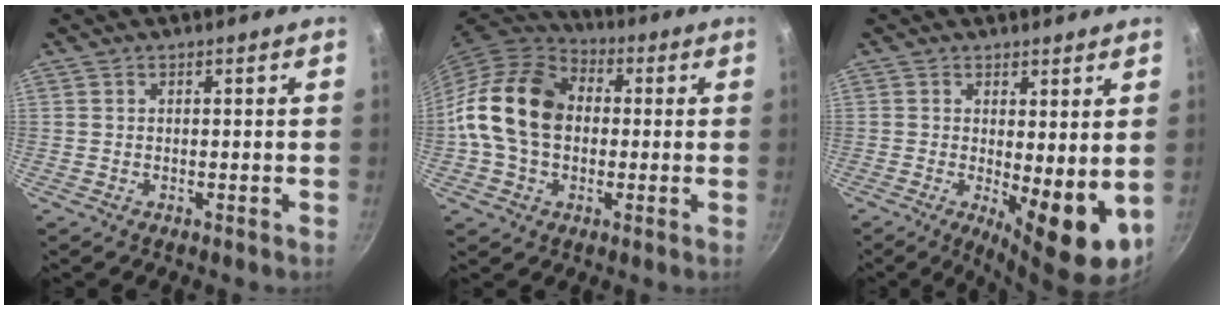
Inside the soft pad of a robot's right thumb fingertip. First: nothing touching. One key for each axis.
{"total": 17.1, "fx": 0.2, "fy": 12.6, "fz": 11.5, "tx": -0.190, "ty": 0.030, "tz": -0.010}
{"total": 9.8, "fx": -0.3, "fy": 3.3, "fz": 9.3, "tx": -0.116, "ty": -0.017, "tz": 0.007}